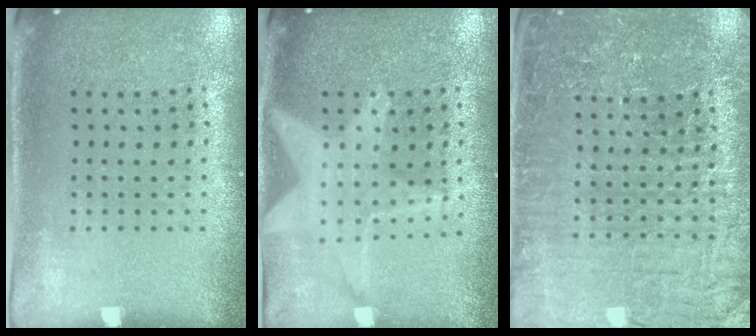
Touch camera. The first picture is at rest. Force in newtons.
{"total": 1.2, "press": 1.2, "slide": 0.2}
{"total": 4.5, "press": 4.2, "slide": 1.4}